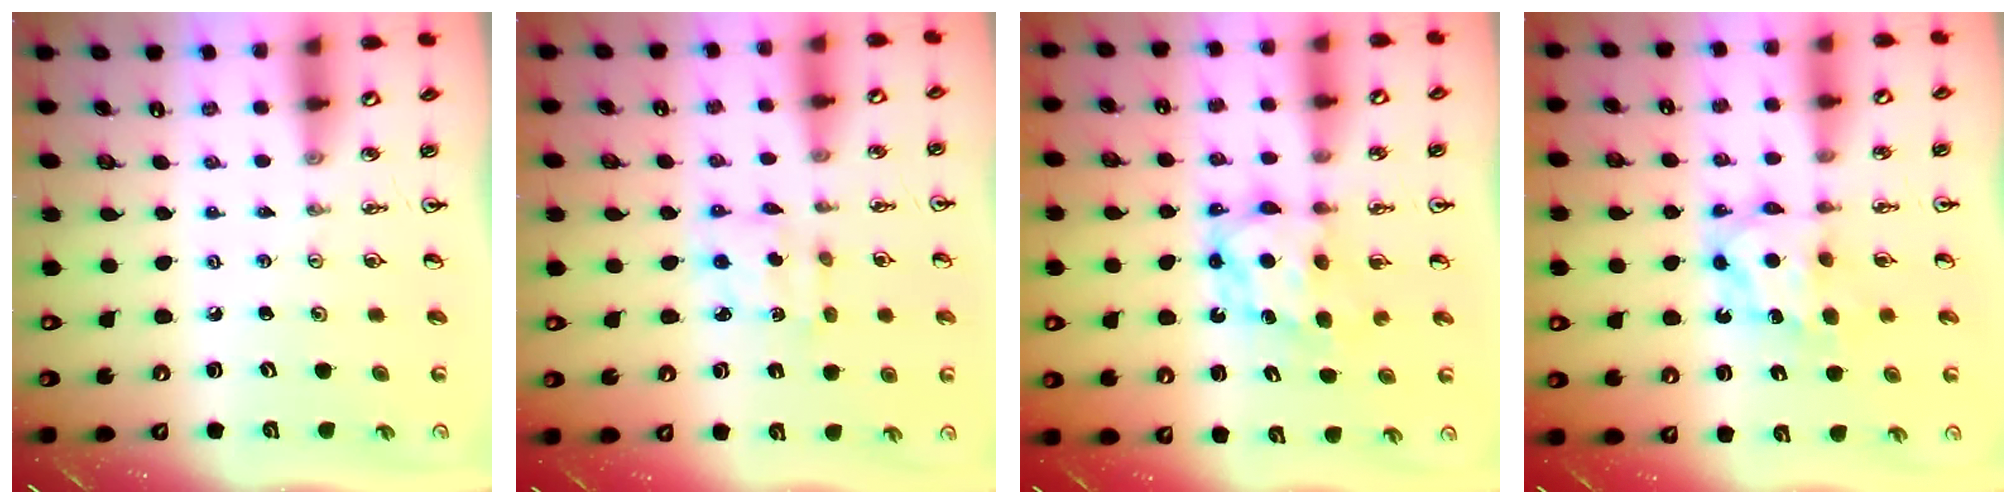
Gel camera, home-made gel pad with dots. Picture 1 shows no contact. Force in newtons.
{"total": 3.3, "press": 3.2, "slide": 0.6}
{"total": 6.6, "press": 6.6, "slide": 0.3}
{"total": 7.4, "press": 7.3, "slide": 0.7}